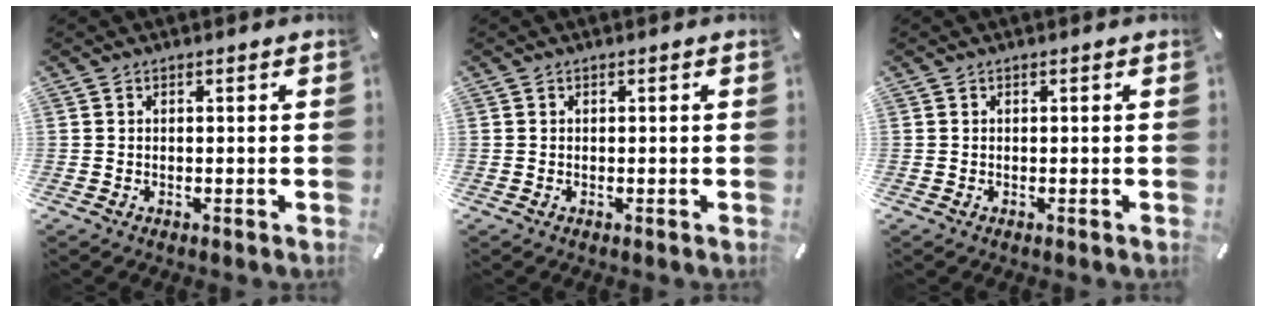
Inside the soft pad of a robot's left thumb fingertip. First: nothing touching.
{"total": 0.0}
{"total": 0.0}